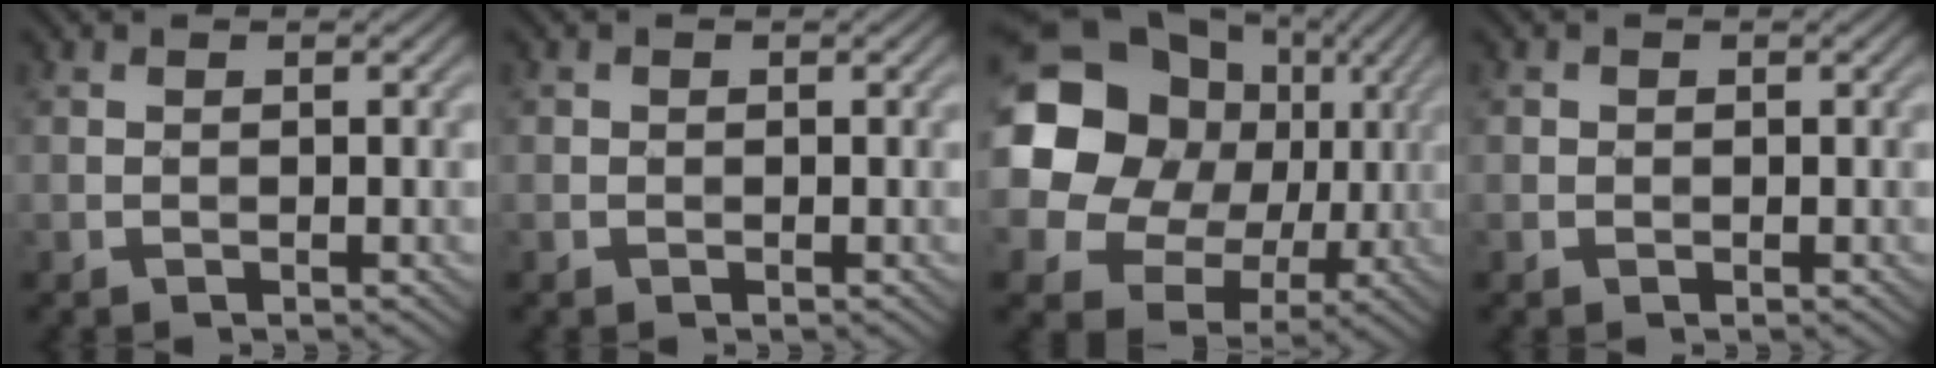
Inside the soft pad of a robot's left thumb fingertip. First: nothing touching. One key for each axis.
{"total": 0.7, "fx": -0.1, "fy": 0.7, "fz": 0.1, "tx": -0.001, "ty": -0.002, "tz": -0.003}
{"total": 22.2, "fx": 5.2, "fy": 19.3, "fz": 9.6, "tx": -0.273, "ty": 0.022, "tz": 0.088}
{"total": 1.0, "fx": 0.0, "fy": 1.0, "fz": 0.1, "tx": -0.002, "ty": -0.003, "tz": -0.002}